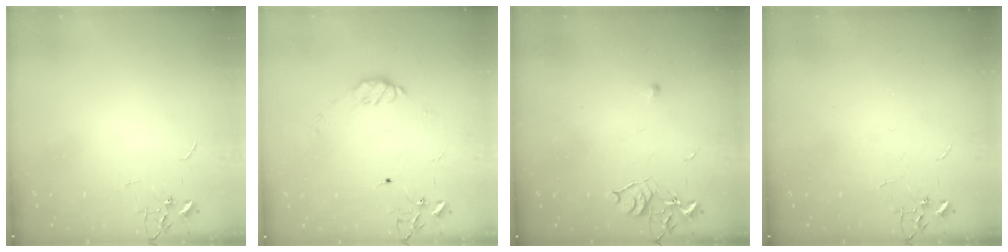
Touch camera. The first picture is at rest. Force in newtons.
{"total": 7.2, "press": 7.2, "slide": 0.7}
{"total": 6.2, "press": 6.2, "slide": 0.8}
{"total": 0.0}